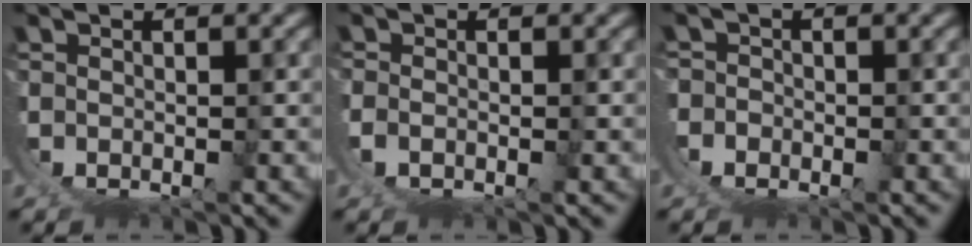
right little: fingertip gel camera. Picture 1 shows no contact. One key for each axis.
{"total": 1.3, "fx": 0.1, "fy": 0.7, "fz": 1.1, "tx": -0.033, "ty": -0.004, "tz": 0.004}
{"total": 3.9, "fx": -0.2, "fy": 3.8, "fz": 1.0, "tx": -0.039, "ty": -0.009, "tz": -0.008}